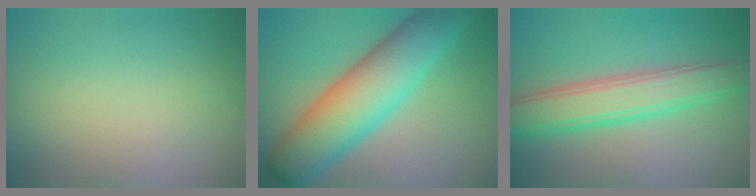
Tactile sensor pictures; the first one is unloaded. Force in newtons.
{"total": 7.7, "press": 7.7, "slide": 0.3}
{"total": 5.1, "press": 5.1, "slide": 0.0}